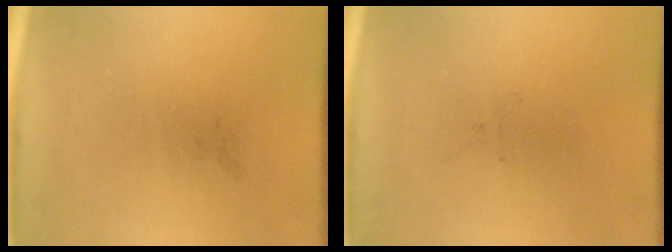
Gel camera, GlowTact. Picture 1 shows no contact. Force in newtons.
{"total": 0.0}